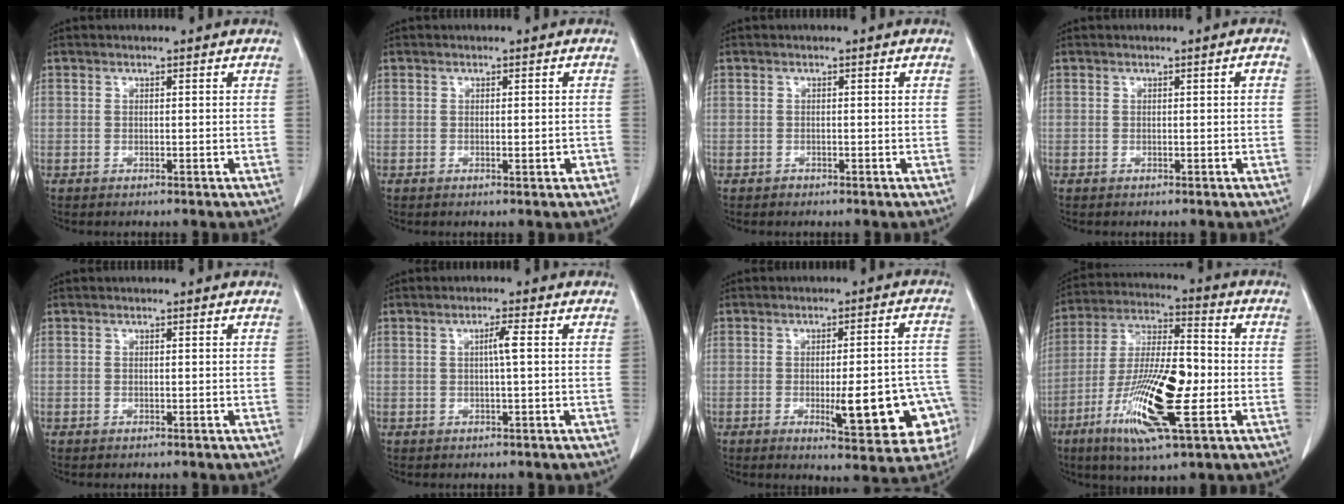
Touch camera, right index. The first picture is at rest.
{"total": 1.3, "force": [-0.4, 0.4, 1.2], "torque": [-0.016, -0.001, -0.002]}
{"total": 0.5, "force": [-0.4, 0.4, -0.1], "torque": [-0.002, 0.001, -0.008]}
{"total": 0.8, "force": [0.0, 0.1, 0.8], "torque": [-0.011, 0.002, 0.001]}
{"total": 0.0}
{"total": 2.1, "force": [0.2, -0.3, 2.1], "torque": [-0.039, 0.002, 0.003]}
{"total": 14.5, "force": [-4.5, 3.2, 13.5], "torque": [-0.104, 0.021, -0.044]}
{"total": 17.3, "force": [-4.8, 3.3, 16.2], "torque": [-0.318, -0.011, -0.085]}